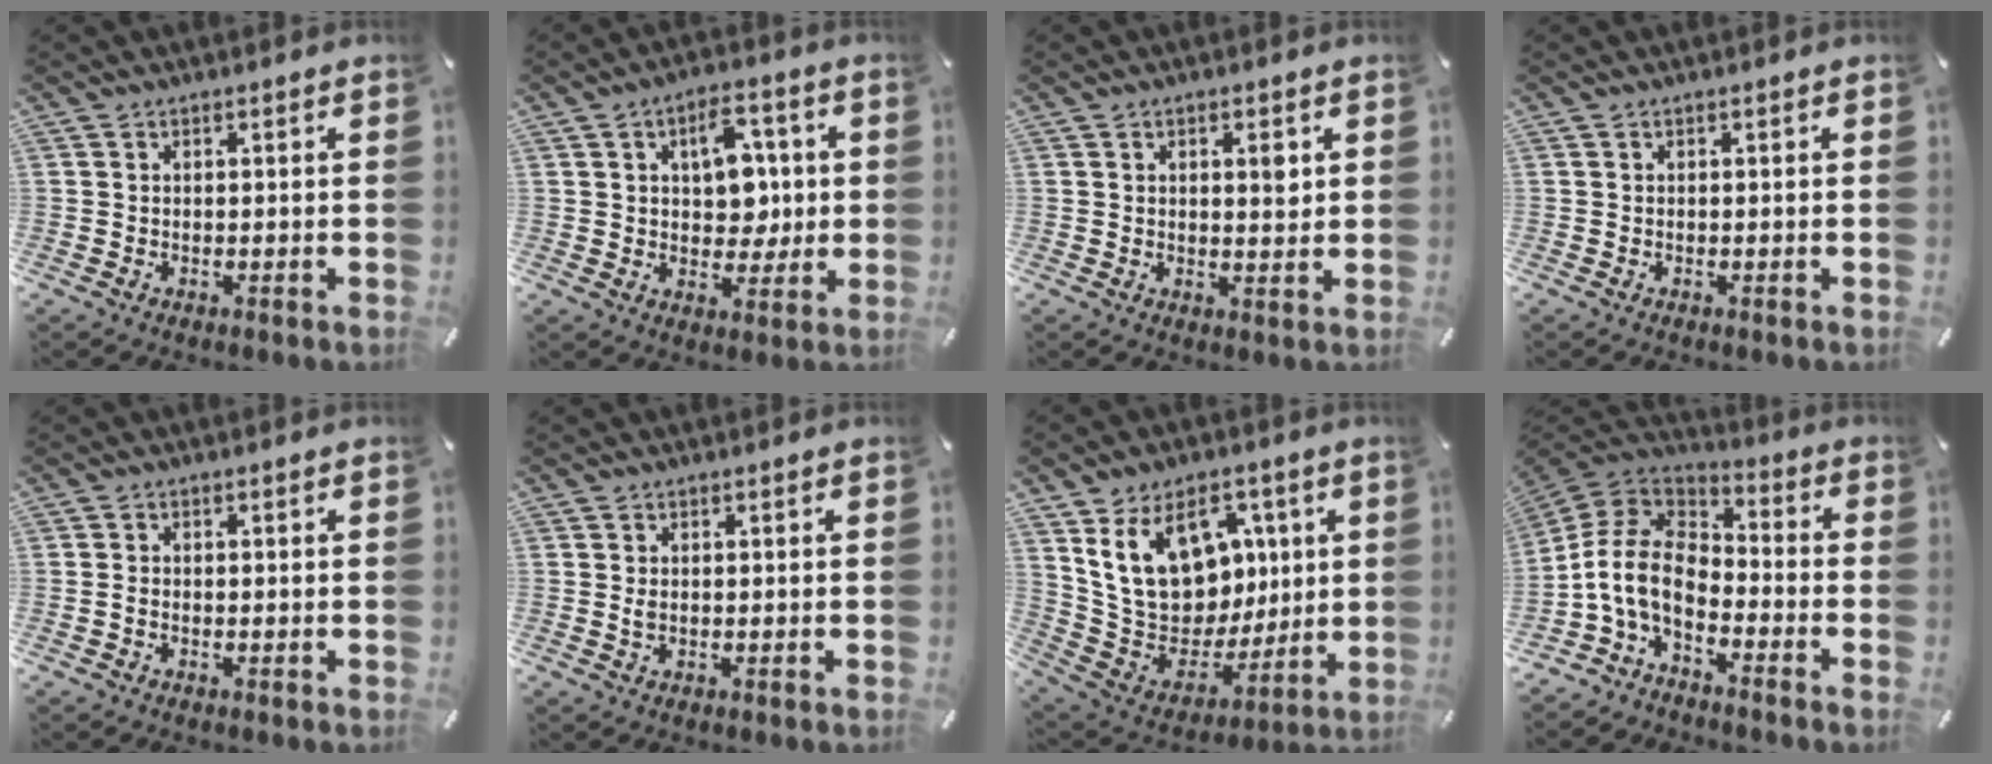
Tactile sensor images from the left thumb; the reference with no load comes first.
{"total": 10.4, "force": [2.1, 7.4, 7.0], "torque": [-0.089, 0.001, 0.033]}
{"total": 3.5, "force": [1.3, 1.6, 2.9], "torque": [-0.037, -0.006, 0.015]}
{"total": 0.0}
{"total": 1.1, "force": [-0.3, 0.6, 0.8], "torque": [-0.015, 0.001, -0.007]}
{"total": 1.0, "force": [0.1, 0.5, 0.8], "torque": [-0.018, 0.000, 0.002]}
{"total": 19.4, "force": [7.3, 14.3, 10.9], "torque": [-0.200, -0.024, 0.143]}
{"total": 11.9, "force": [-5.9, 6.9, 7.6], "torque": [-0.176, 0.020, -0.118]}